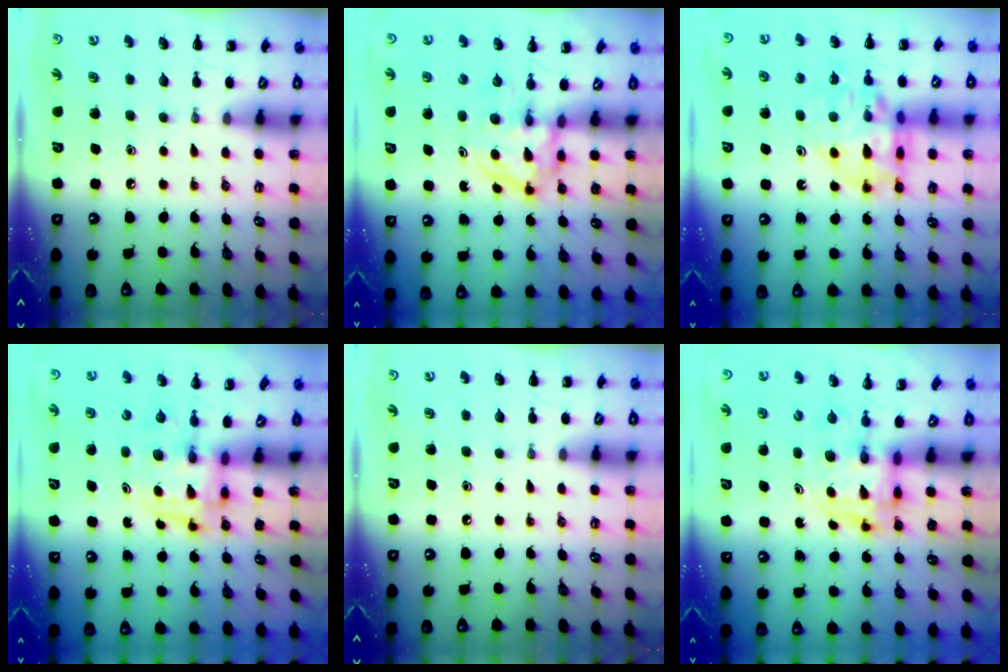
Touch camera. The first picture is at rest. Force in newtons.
{"total": 3.8, "press": 3.7, "slide": 0.5}
{"total": 16.4, "press": 16.1, "slide": 2.9}
{"total": 3.3, "press": 3.3, "slide": 0.5}
{"total": 0.0}
{"total": 2.6, "press": 2.6, "slide": 0.2}